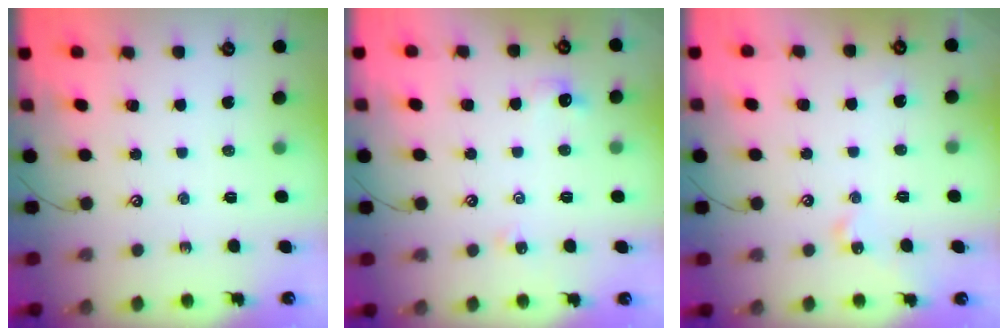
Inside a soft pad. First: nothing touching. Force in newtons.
{"total": 2.3, "press": 2.3, "slide": 0.6}
{"total": 1.9, "press": 1.9, "slide": 0.2}